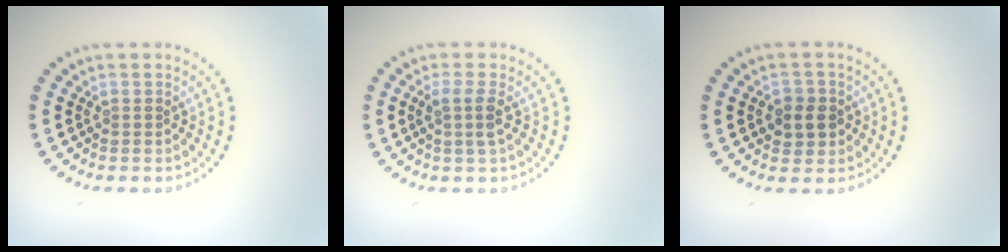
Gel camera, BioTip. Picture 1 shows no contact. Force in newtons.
{"total": 2.0, "press": 1.6, "slide": 1.2}
{"total": 2.4, "press": 2.3, "slide": 0.6}